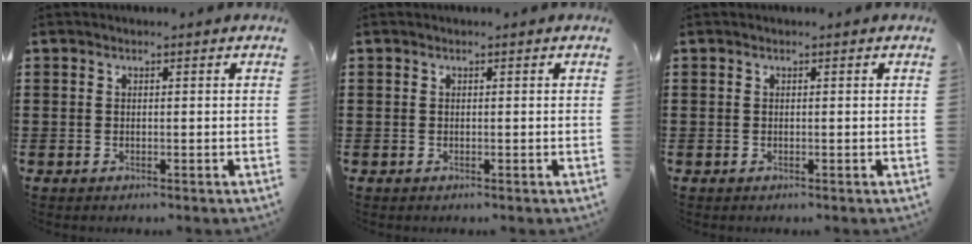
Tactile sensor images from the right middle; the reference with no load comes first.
{"total": 0.0}
{"total": 0.0}